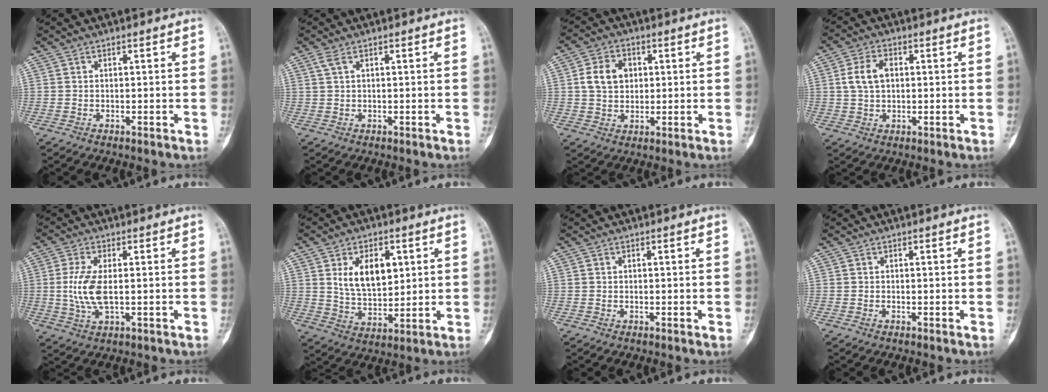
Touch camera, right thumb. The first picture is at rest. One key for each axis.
{"total": 1.6, "fx": 0.8, "fy": 0.4, "fz": 1.4, "tx": -0.040, "ty": 0.010, "tz": 0.022}
{"total": 7.2, "fx": 1.4, "fy": 5.6, "fz": 4.3, "tx": -0.060, "ty": 0.002, "tz": 0.022}
{"total": 5.8, "fx": 0.9, "fy": 3.7, "fz": 4.3, "tx": -0.086, "ty": 0.010, "tz": 0.016}
{"total": 7.2, "fx": -0.1, "fy": 2.9, "fz": 6.6, "tx": -0.151, "ty": -0.006, "tz": -0.002}
{"total": 10.4, "fx": 3.2, "fy": 6.2, "fz": 7.8, "tx": -0.106, "ty": -0.018, "tz": 0.065}
{"total": 0.0}
{"total": 0.0}